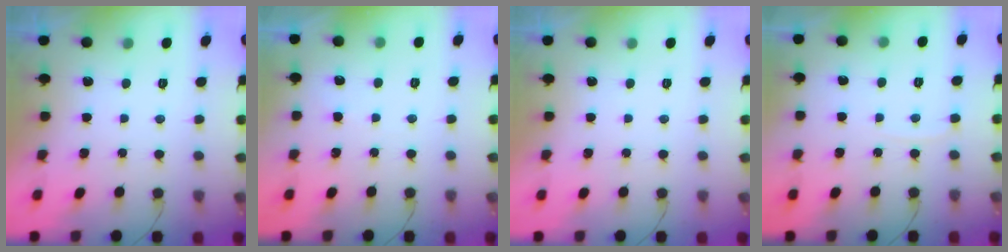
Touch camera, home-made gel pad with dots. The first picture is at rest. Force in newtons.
{"total": 2.5, "press": 2.5, "slide": 0.3}
{"total": 0.0}
{"total": 3.1, "press": 3.1, "slide": 0.2}